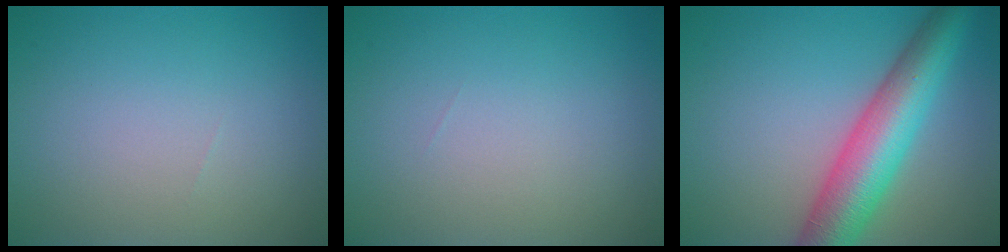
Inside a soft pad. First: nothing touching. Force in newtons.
{"total": 0.0}
{"total": 8.2, "press": 8.2, "slide": 0.2}